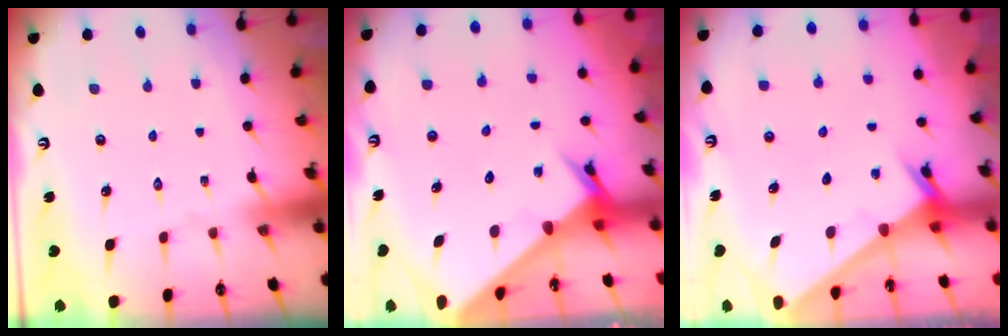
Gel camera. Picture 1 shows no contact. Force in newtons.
{"total": 2.4, "press": 2.4, "slide": 0.2}
{"total": 2.4, "press": 2.4, "slide": 0.2}